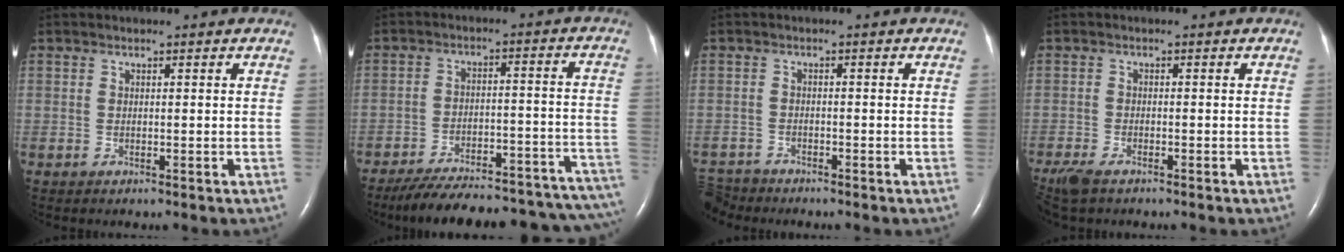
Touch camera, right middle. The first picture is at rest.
{"total": 28.7, "force": [-25.1, 5.8, 12.6], "torque": [-0.143, 0.000, -0.326]}
{"total": 4.8, "force": [-4.5, 1.5, 0.2], "torque": [-0.004, -0.014, -0.087]}
{"total": 6.3, "force": [-4.8, 2.3, 3.5], "torque": [-0.073, -0.016, -0.084]}